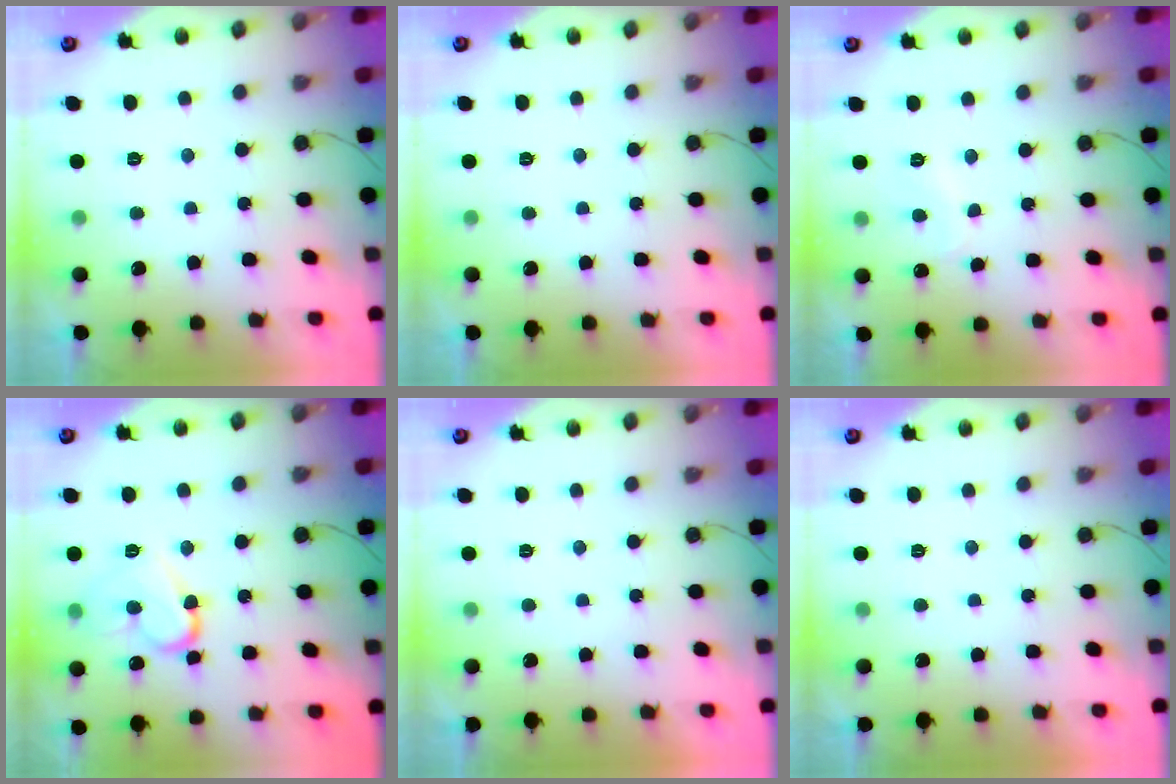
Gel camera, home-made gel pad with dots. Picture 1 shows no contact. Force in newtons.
{"total": 0.0}
{"total": 6.0, "press": 6.0, "slide": 0.4}
{"total": 12.6, "press": 12.5, "slide": 1.4}
{"total": 1.6, "press": 1.6, "slide": 0.0}
{"total": 1.7, "press": 1.7, "slide": 0.1}